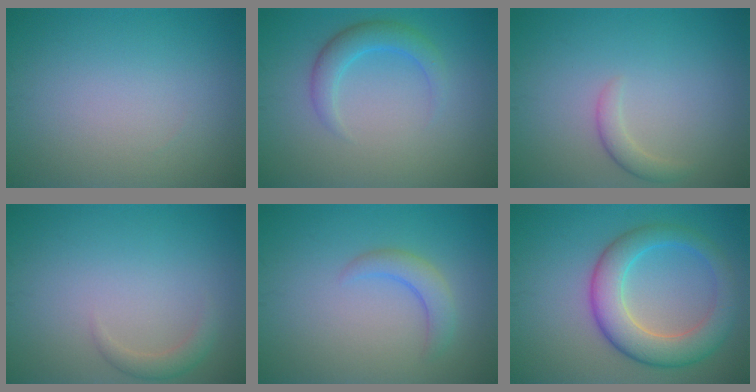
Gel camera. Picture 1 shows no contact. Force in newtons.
{"total": 2.8, "press": 2.8, "slide": 0.1}
{"total": 1.5, "press": 1.5, "slide": 0.1}
{"total": 1.5, "press": 1.5, "slide": 0.2}
{"total": 2.3, "press": 2.3, "slide": 0.4}
{"total": 6.5, "press": 6.5, "slide": 0.2}